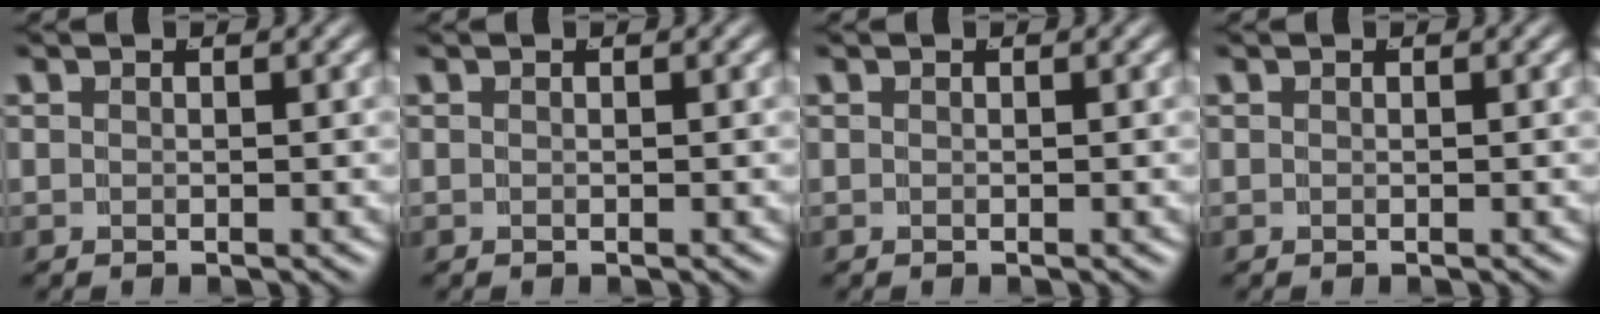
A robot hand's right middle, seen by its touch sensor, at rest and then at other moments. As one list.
[{"total": 0.0}, {"total": 0.0}, {"total": 0.0}]